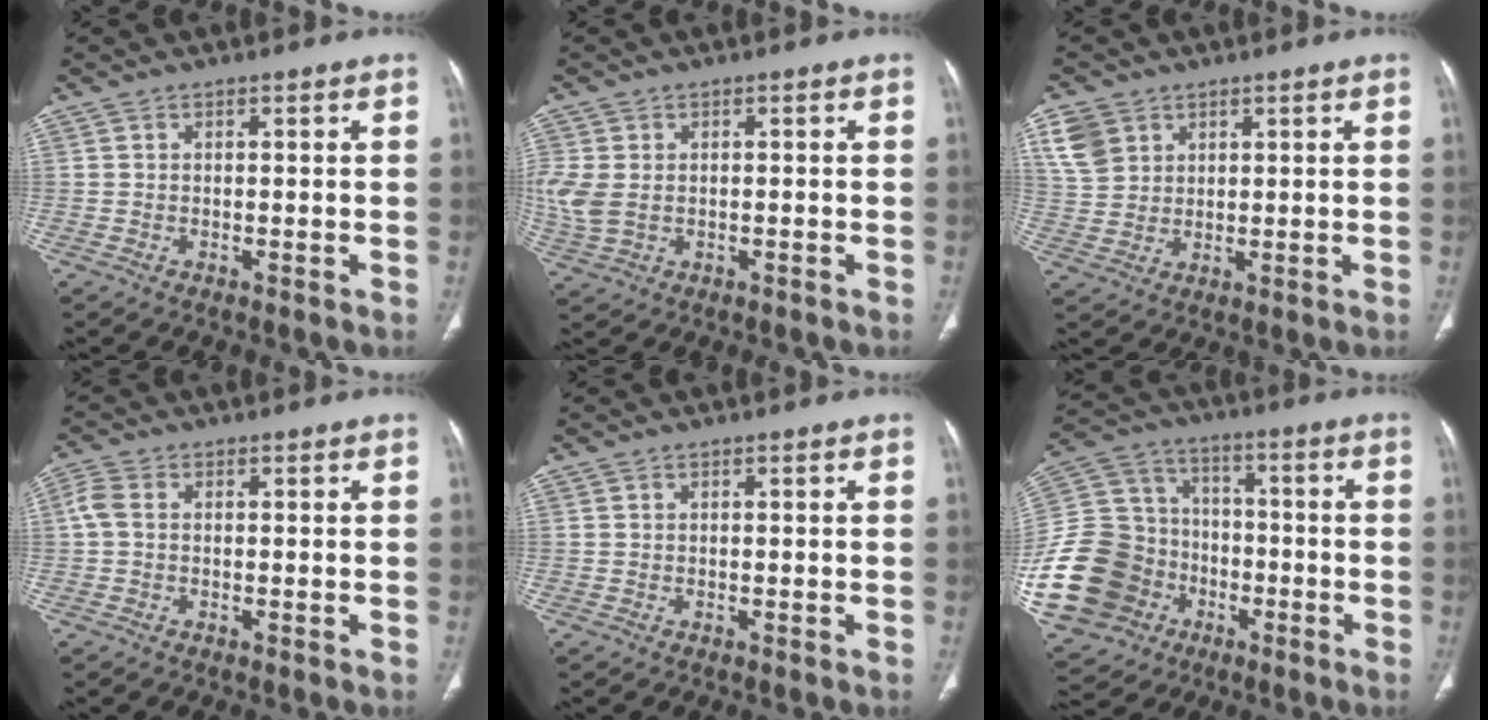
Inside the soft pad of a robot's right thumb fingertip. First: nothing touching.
{"total": 6.3, "force": [-0.3, 4.4, 4.6], "torque": [-0.127, 0.003, 0.002]}
{"total": 6.4, "force": [3.3, 4.9, 2.5], "torque": [-0.035, -0.006, 0.073]}
{"total": 2.9, "force": [0.1, 2.0, 2.2], "torque": [-0.057, 0.008, -0.005]}
{"total": 0.0}
{"total": 25.6, "force": [-7.9, 21.0, 12.2], "torque": [-0.281, 0.069, -0.126]}